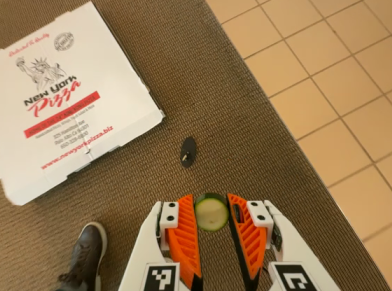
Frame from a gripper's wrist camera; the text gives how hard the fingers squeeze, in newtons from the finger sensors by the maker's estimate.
{"total": 6.9, "left": 6.9, "right": 6.8}